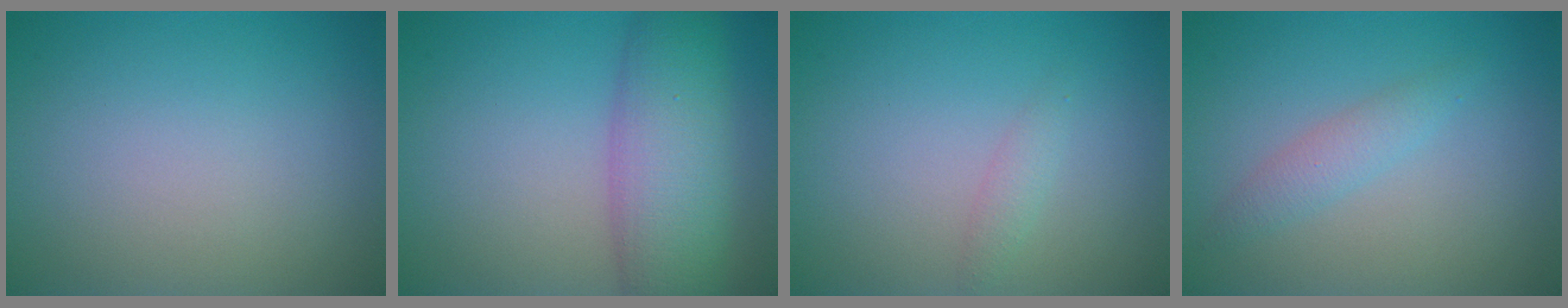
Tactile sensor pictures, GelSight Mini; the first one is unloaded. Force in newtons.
{"total": 7.4, "press": 7.4, "slide": 0.2}
{"total": 1.0, "press": 1.0, "slide": 0.0}
{"total": 1.8, "press": 1.8, "slide": 0.1}